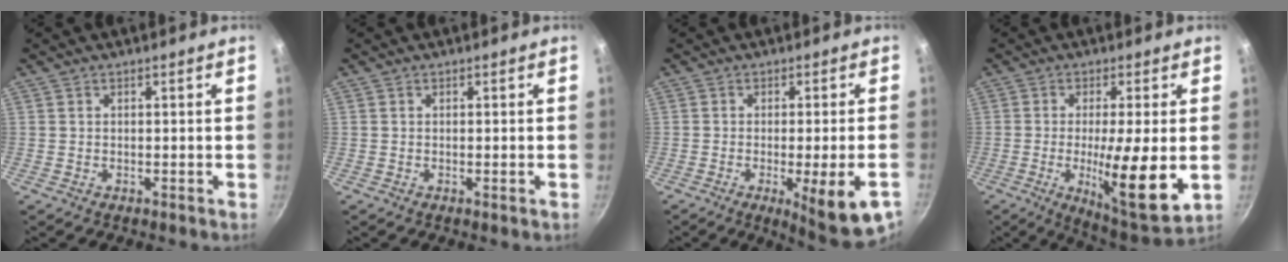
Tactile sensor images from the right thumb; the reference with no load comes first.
{"total": 0.6, "force": [-0.2, -0.1, 0.6], "torque": [-0.011, -0.001, -0.005]}
{"total": 11.7, "force": [-4.6, 1.9, 10.6], "torque": [-0.135, -0.003, -0.057]}
{"total": 14.8, "force": [-2.0, 2.6, 14.5], "torque": [-0.233, -0.016, -0.028]}